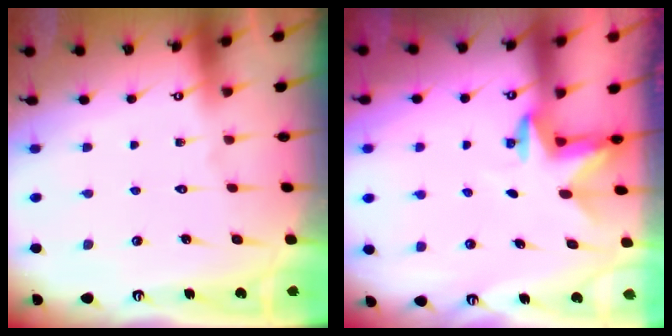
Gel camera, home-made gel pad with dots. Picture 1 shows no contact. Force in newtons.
{"total": 2.8, "press": 2.7, "slide": 0.7}